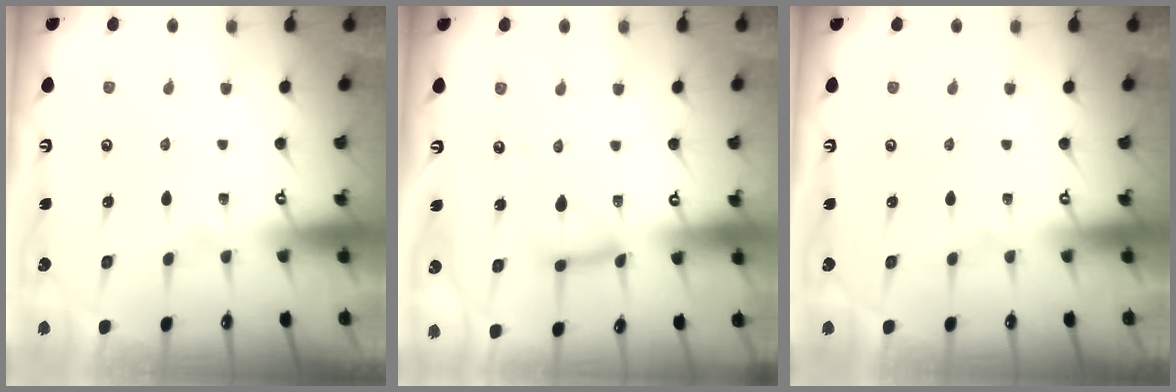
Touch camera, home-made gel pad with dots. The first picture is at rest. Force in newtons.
{"total": 10.9, "press": 10.9, "slide": 0.9}
{"total": 0.0}